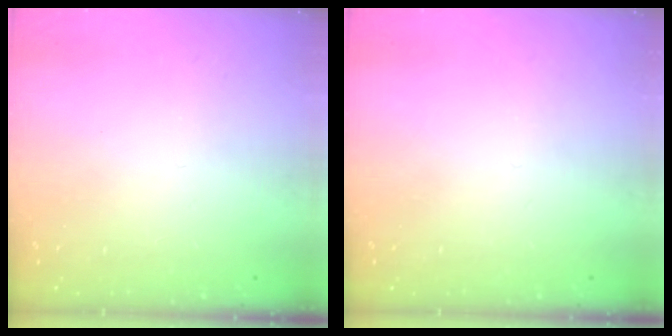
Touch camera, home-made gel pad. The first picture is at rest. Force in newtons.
{"total": 0.0}